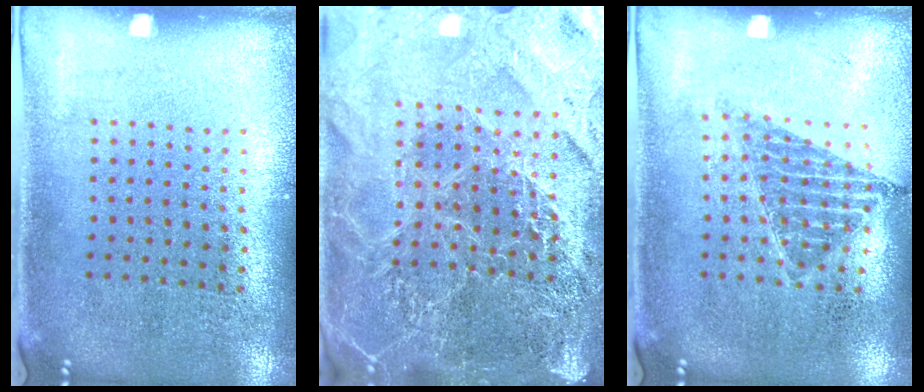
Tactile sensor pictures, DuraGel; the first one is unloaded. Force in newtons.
{"total": 5.3, "press": 4.8, "slide": 2.3}
{"total": 1.0, "press": 0.9, "slide": 0.4}